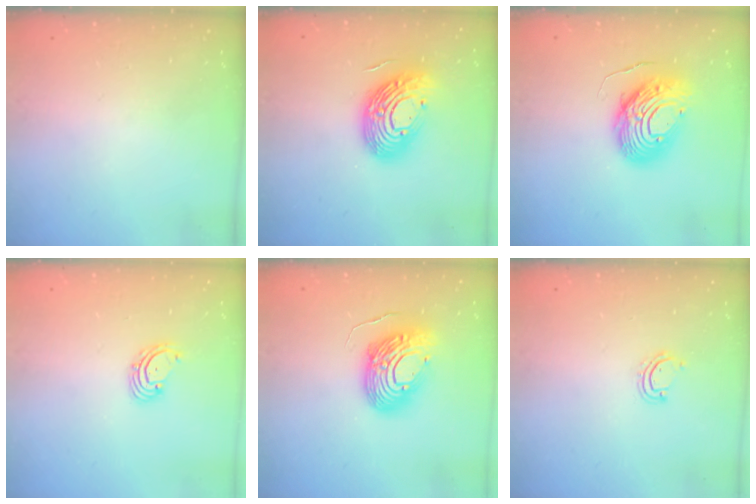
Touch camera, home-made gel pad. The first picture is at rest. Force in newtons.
{"total": 17.0, "press": 16.9, "slide": 1.2}
{"total": 12.9, "press": 12.8, "slide": 1.3}
{"total": 2.6, "press": 2.5, "slide": 0.6}
{"total": 14.4, "press": 14.4, "slide": 1.1}
{"total": 4.0, "press": 4.0, "slide": 0.3}